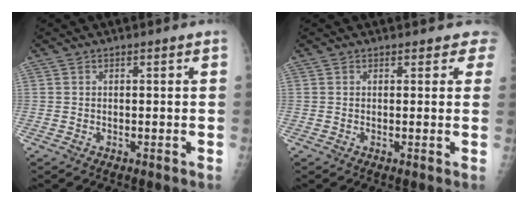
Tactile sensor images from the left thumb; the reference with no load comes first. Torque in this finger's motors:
{"motor_torque": [0.15, 0.17, 0.18, 0.04, 0.09]}